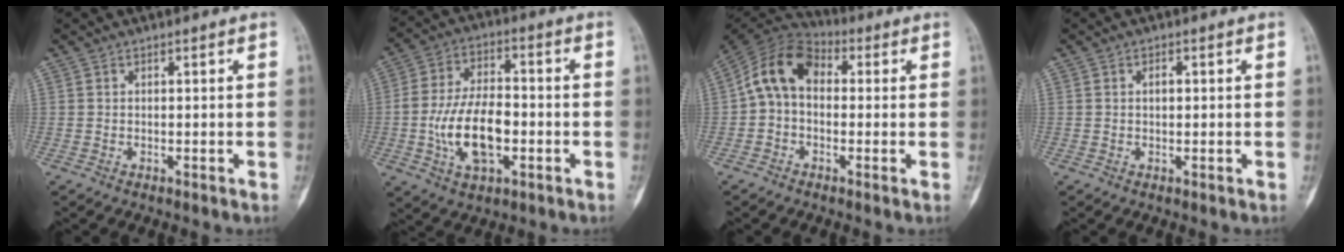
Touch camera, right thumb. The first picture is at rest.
{"total": 13.9, "force": [-3.0, 7.5, 11.3], "torque": [-0.205, 0.022, -0.051]}
{"total": 10.8, "force": [0.5, 7.9, 7.4], "torque": [-0.119, 0.033, -0.009]}
{"total": 1.2, "force": [0.2, 0.7, 1.0], "torque": [-0.013, 0.002, 0.002]}